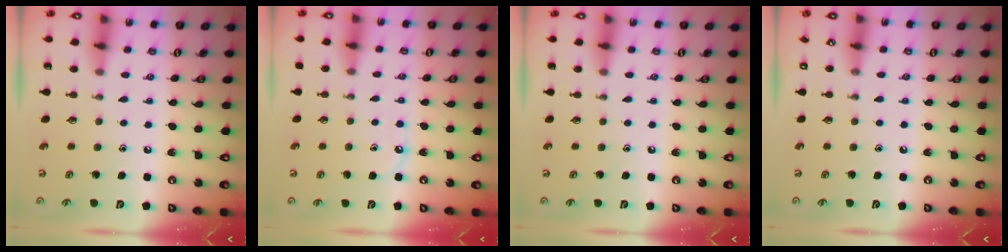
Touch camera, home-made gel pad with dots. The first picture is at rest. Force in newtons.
{"total": 4.3, "press": 4.2, "slide": 0.6}
{"total": 0.0}
{"total": 3.2, "press": 3.2, "slide": 0.4}